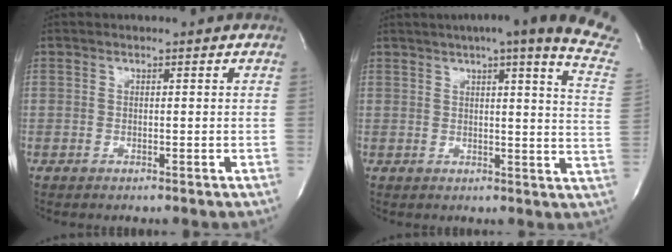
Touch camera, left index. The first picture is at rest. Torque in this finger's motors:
{"motor_torque": [0.00, -0.23, 0.47, 0.09]}